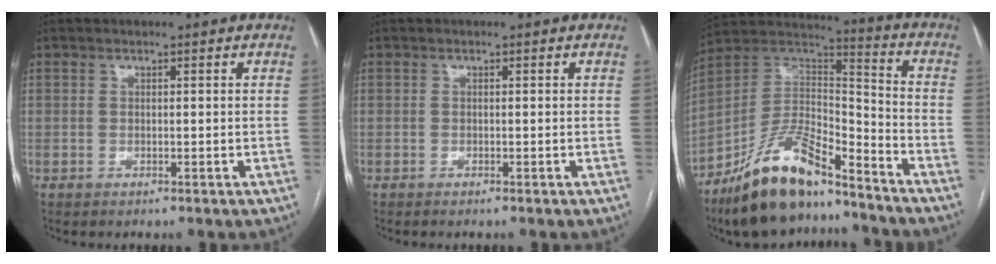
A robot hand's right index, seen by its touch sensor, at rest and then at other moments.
{"total": 0.6, "force": [-0.5, 0.0, 0.3], "torque": [-0.007, -0.001, -0.009]}
{"total": 17.0, "force": [-13.3, 4.5, 9.6], "torque": [-0.172, 0.020, -0.239]}